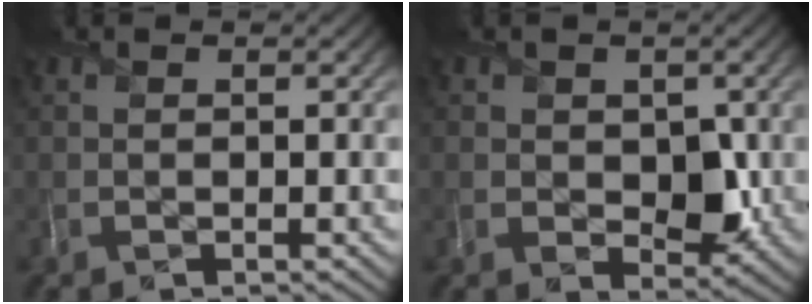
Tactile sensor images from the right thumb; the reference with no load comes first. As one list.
[{"total": 4.4, "force": [0.0, 3.3, 2.9], "torque": [-0.048, -0.016, 0.003]}]